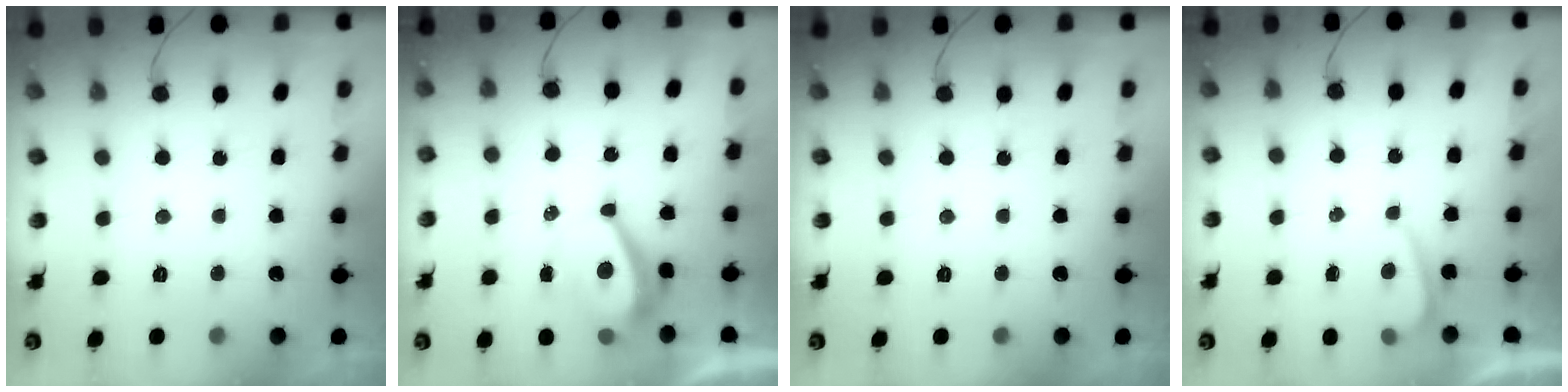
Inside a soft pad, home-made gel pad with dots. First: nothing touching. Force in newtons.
{"total": 3.9, "press": 3.9, "slide": 0.5}
{"total": 0.0}
{"total": 0.6, "press": 0.4, "slide": 0.5}